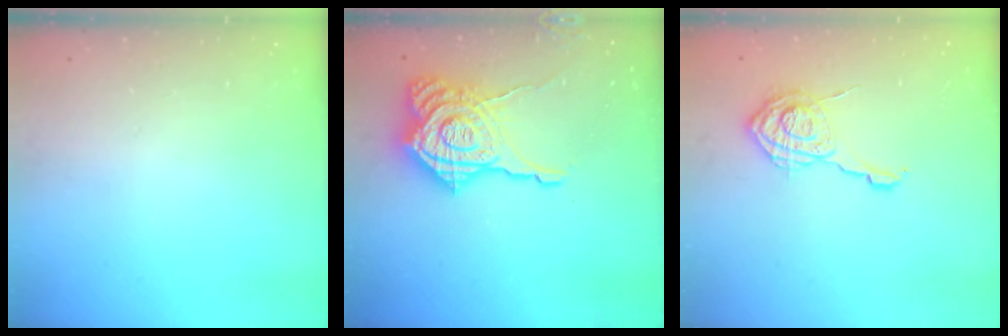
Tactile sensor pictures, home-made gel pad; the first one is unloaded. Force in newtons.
{"total": 20.6, "press": 20.5, "slide": 1.6}
{"total": 12.1, "press": 12.1, "slide": 0.7}